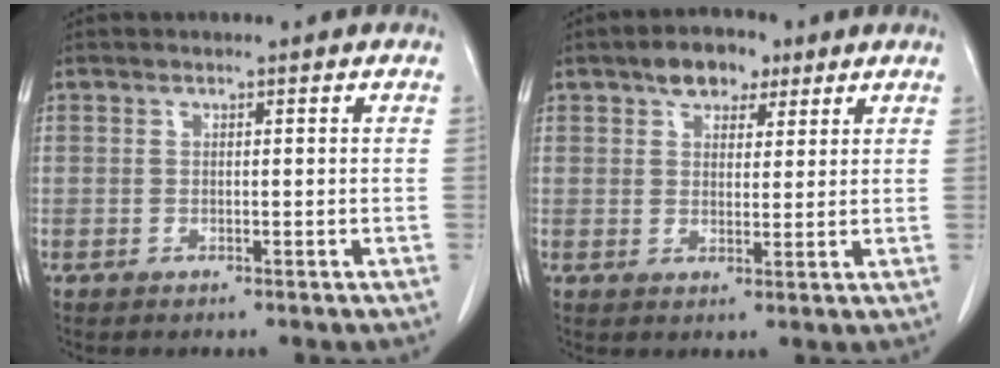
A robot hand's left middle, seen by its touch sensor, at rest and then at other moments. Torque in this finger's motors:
{"motor_torque": [0.72, -0.71, 0.02, 0.03]}